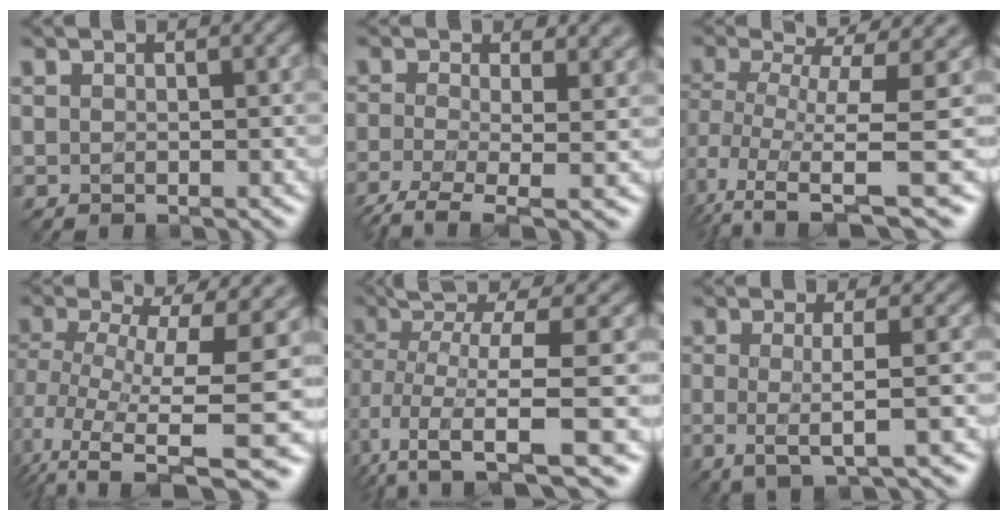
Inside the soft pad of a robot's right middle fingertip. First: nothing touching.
{"total": 7.4, "force": [-2.5, 3.1, 6.3], "torque": [-0.115, -0.017, -0.051]}
{"total": 8.4, "force": [-1.1, 3.0, 7.8], "torque": [-0.153, -0.015, -0.012]}
{"total": 10.7, "force": [-0.9, 3.7, 10.0], "torque": [-0.197, -0.018, 0.015]}
{"total": 7.9, "force": [-2.7, 2.7, 6.9], "torque": [-0.132, -0.013, -0.046]}
{"total": 4.6, "force": [-0.8, 1.2, 4.4], "torque": [-0.069, -0.012, -0.015]}